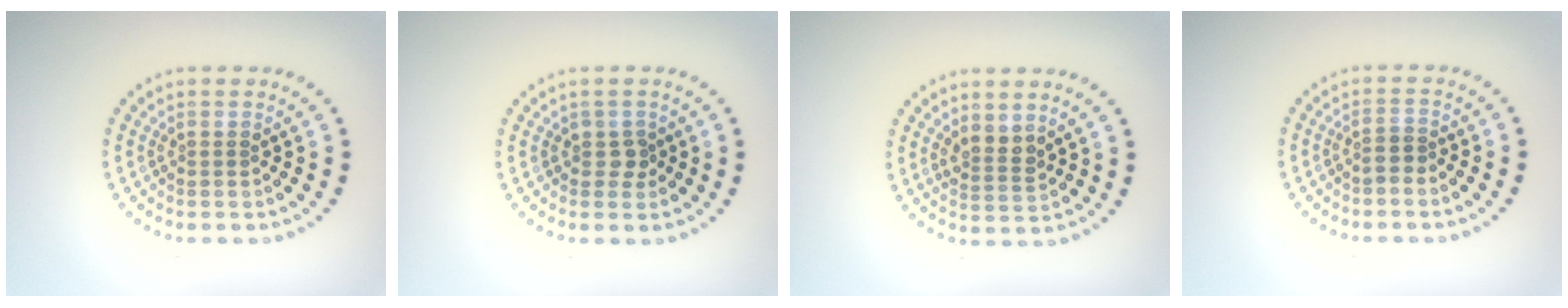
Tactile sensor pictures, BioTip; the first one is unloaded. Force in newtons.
{"total": 1.1, "press": 1.0, "slide": 0.5}
{"total": 2.1, "press": 1.7, "slide": 1.2}
{"total": 1.0, "press": 0.8, "slide": 0.7}